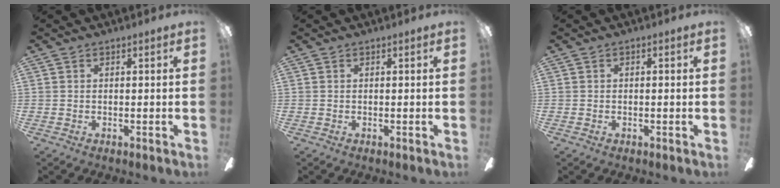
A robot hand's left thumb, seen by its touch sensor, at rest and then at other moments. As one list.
[{"total": 0.0}, {"total": 0.5, "force": [-0.2, 0.3, 0.4], "torque": [-0.007, 0.002, -0.005]}]